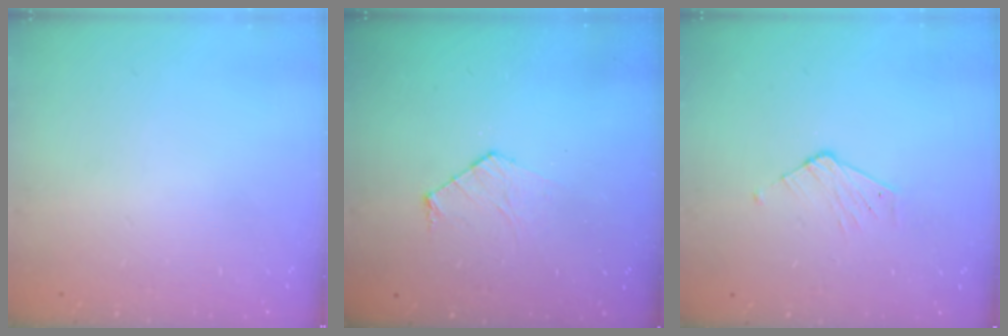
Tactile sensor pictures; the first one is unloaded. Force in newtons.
{"total": 6.1, "press": 6.1, "slide": 0.6}
{"total": 3.7, "press": 3.7, "slide": 0.3}